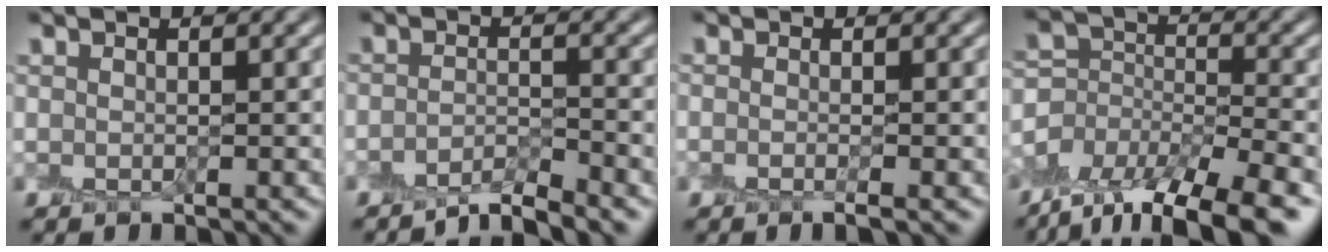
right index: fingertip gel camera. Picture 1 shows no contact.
{"total": 3.3, "force": [-2.7, 0.6, 1.8], "torque": [-0.020, 0.004, -0.058]}
{"total": 1.3, "force": [-0.4, 0.3, 1.2], "torque": [-0.019, -0.009, -0.010]}
{"total": 11.1, "force": [-8.5, 4.3, 5.8], "torque": [-0.098, 0.003, -0.148]}